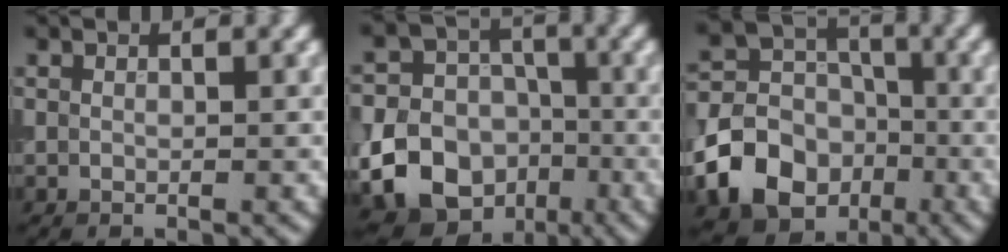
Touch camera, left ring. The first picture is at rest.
{"total": 24.2, "force": [-8.2, 21.9, 6.1], "torque": [-0.144, -0.050, -0.167]}
{"total": 10.3, "force": [-4.3, 8.3, 4.5], "torque": [-0.075, -0.021, -0.100]}